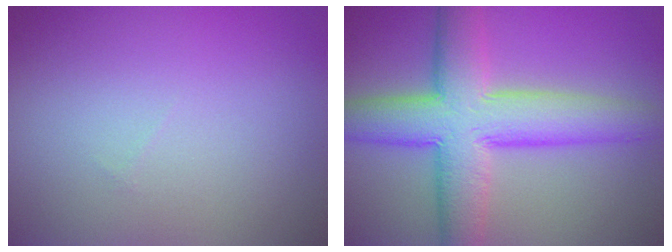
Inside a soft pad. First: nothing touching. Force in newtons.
{"total": 9.1, "press": 9.1, "slide": 0.4}